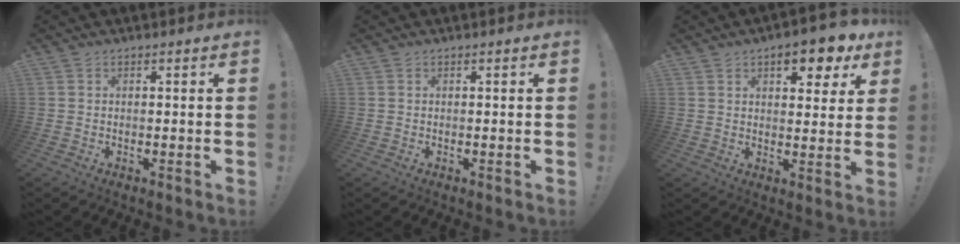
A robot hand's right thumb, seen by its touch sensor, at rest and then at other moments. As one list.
[{"total": 0.0}, {"total": 9.5, "force": [5.6, 3.9, 6.6], "torque": [-0.075, -0.030, 0.091]}]